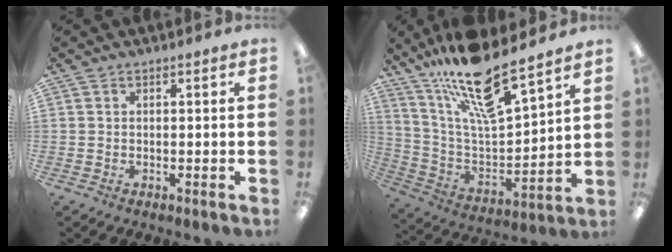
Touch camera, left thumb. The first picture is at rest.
{"total": 18.4, "force": [14.6, 3.8, 10.6], "torque": [-0.202, -0.096, 0.248]}